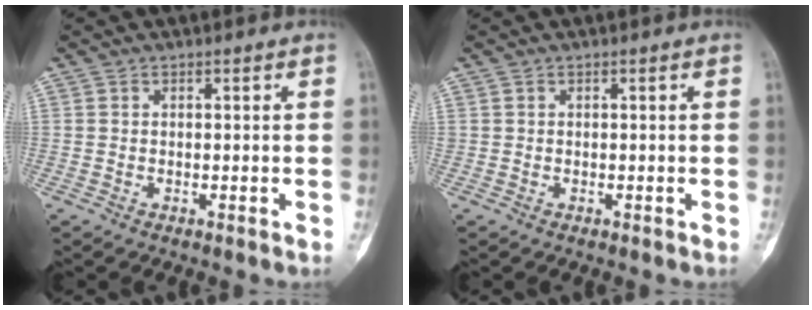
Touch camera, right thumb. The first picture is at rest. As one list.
[{"total": 0.0}]